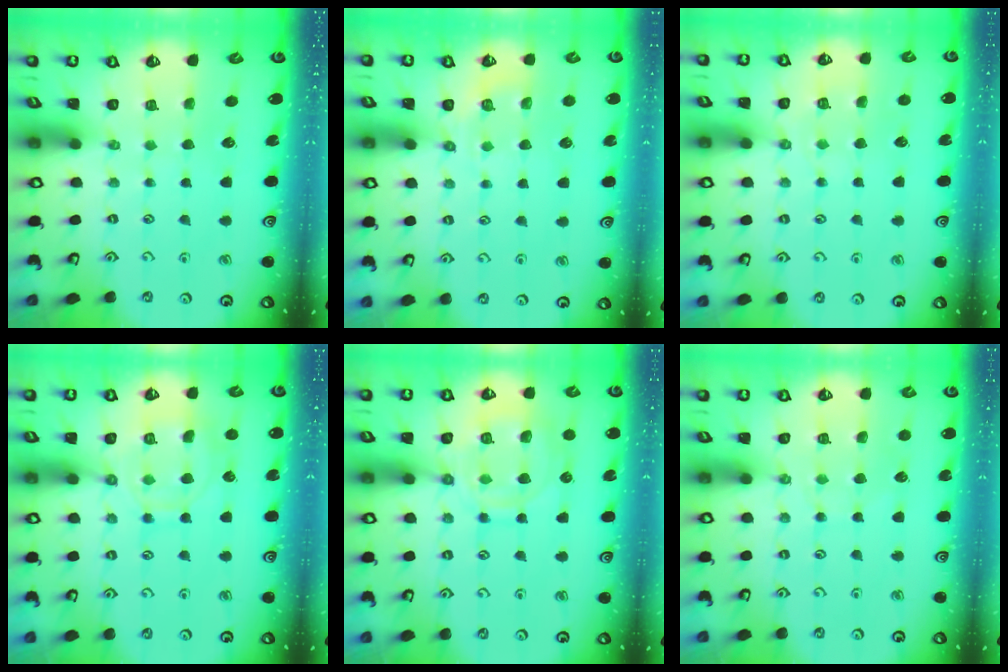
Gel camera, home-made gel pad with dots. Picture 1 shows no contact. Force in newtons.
{"total": 4.4, "press": 4.2, "slide": 1.6}
{"total": 5.2, "press": 5.2, "slide": 0.7}
{"total": 10.9, "press": 10.9, "slide": 1.0}
{"total": 13.1, "press": 13.1, "slide": 1.2}
{"total": 4.6, "press": 4.5, "slide": 0.5}